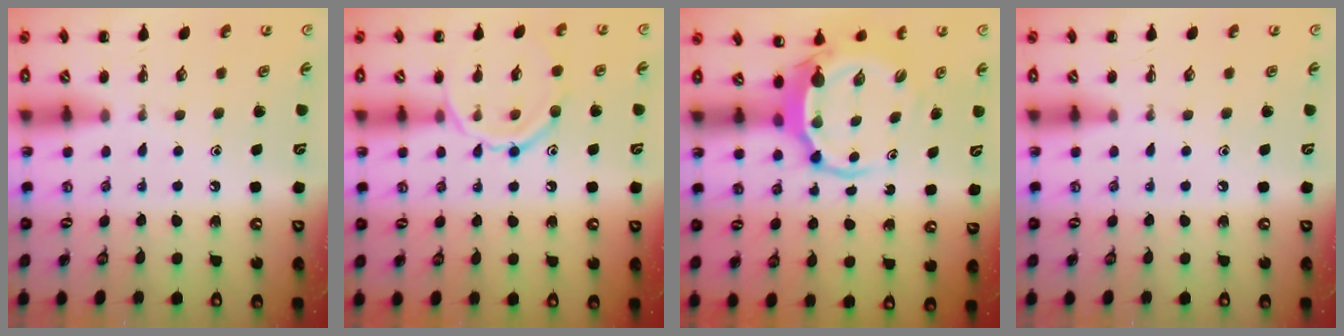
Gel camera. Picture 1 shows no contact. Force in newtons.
{"total": 11.0, "press": 11.0, "slide": 0.5}
{"total": 5.3, "press": 5.2, "slide": 1.3}
{"total": 0.0}